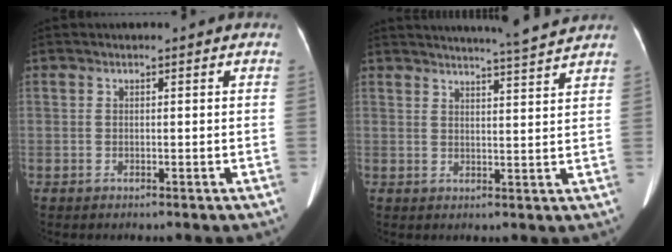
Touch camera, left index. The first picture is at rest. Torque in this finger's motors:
{"motor_torque": [0.70, -1.44, 0.00, 0.05]}